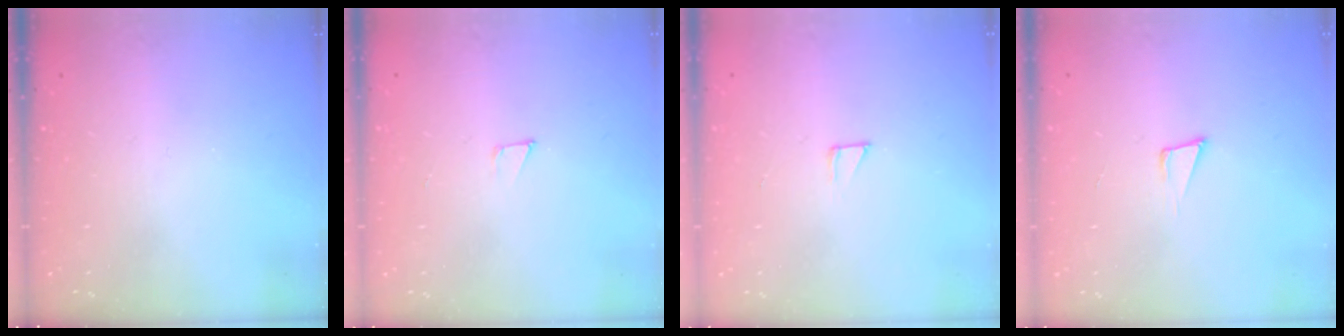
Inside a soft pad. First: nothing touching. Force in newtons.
{"total": 3.2, "press": 3.2, "slide": 0.2}
{"total": 2.3, "press": 2.3, "slide": 0.2}
{"total": 4.0, "press": 2.5, "slide": 3.1}